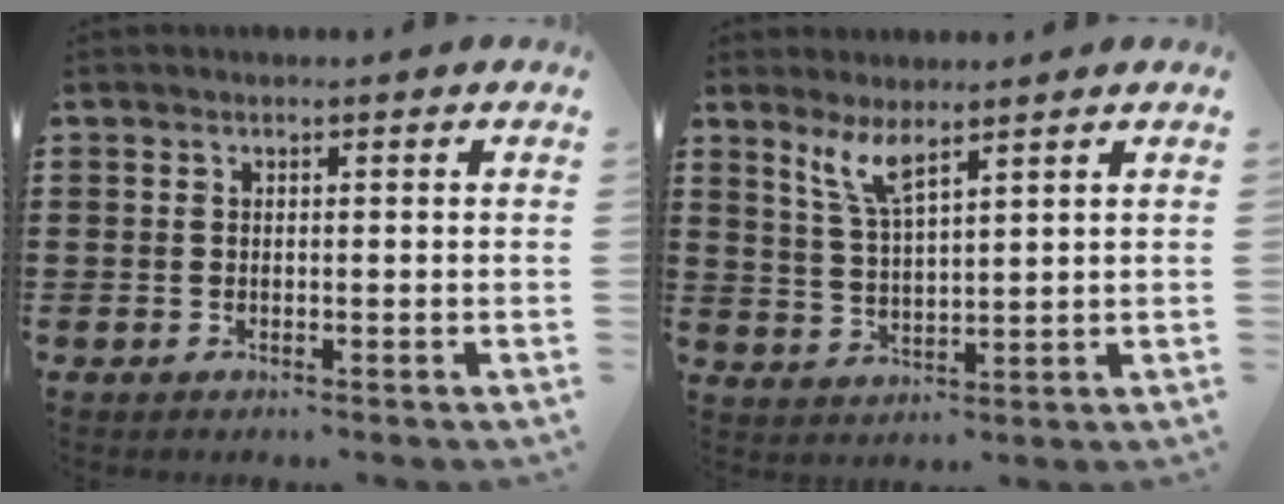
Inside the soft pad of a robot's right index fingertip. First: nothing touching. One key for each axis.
{"total": 4.8, "fx": 3.5, "fy": 0.6, "fz": 3.3, "tx": -0.075, "ty": -0.003, "tz": 0.063}